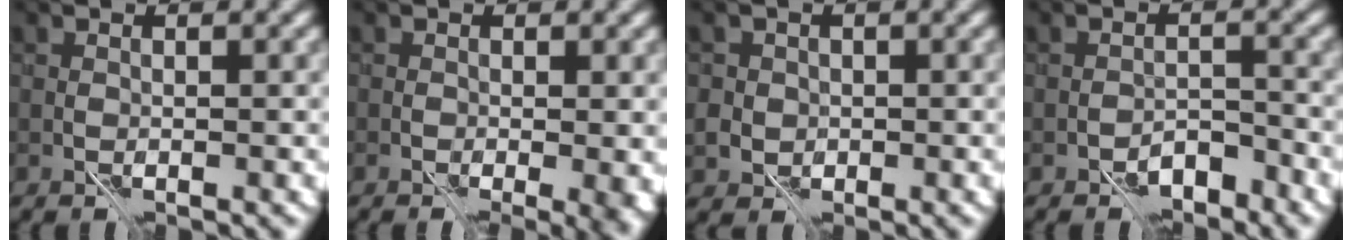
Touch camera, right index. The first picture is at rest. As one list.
[{"total": 2.5, "force": [-0.6, 1.1, 2.2], "torque": [-0.027, -0.004, -0.010]}, {"total": 3.1, "force": [0.0, 2.9, 1.0], "torque": [-0.001, 0.014, -0.017]}, {"total": 3.6, "force": [-3.0, 1.4, 1.6], "torque": [-0.016, 0.002, -0.049]}]